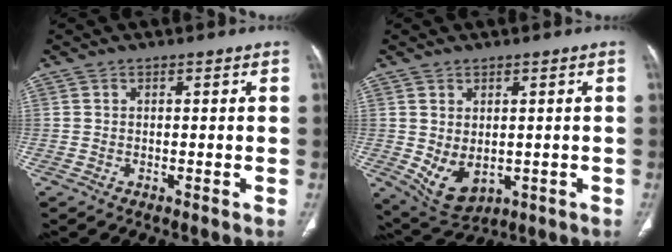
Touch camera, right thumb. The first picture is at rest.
{"total": 7.4, "force": [-0.7, 4.9, 5.6], "torque": [-0.087, -0.007, 0.014]}